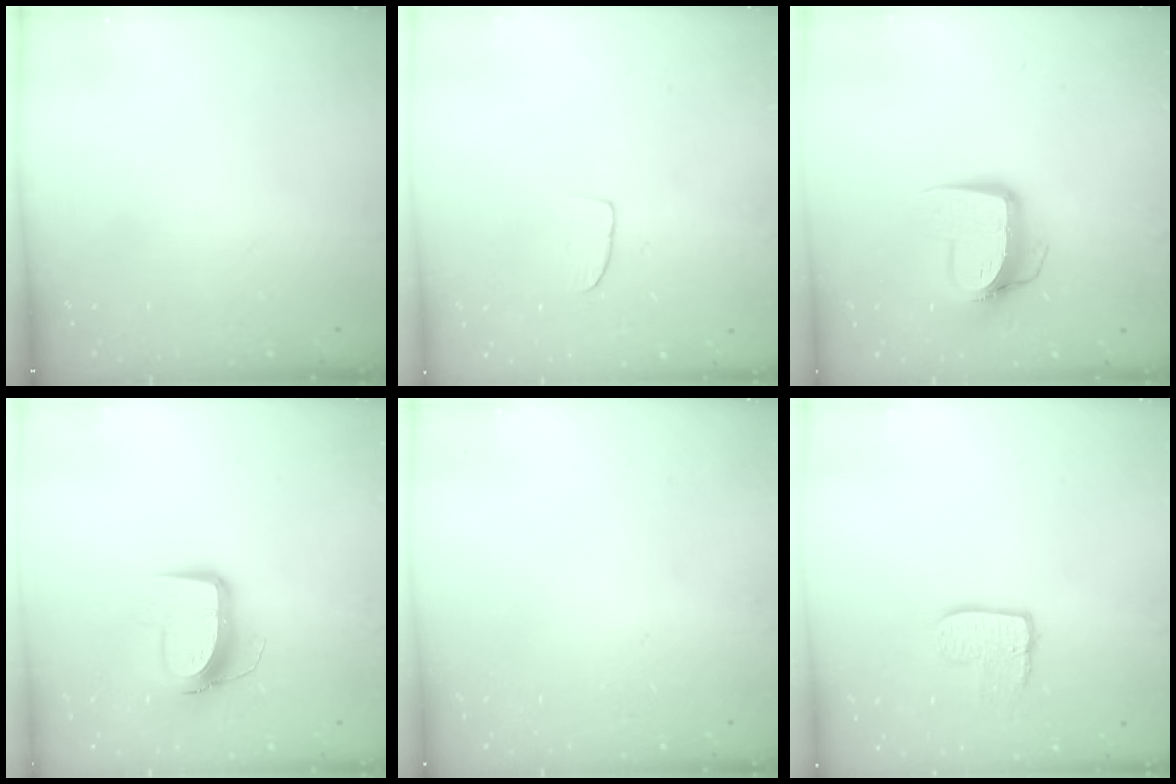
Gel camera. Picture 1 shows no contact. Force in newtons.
{"total": 5.9, "press": 5.9, "slide": 0.4}
{"total": 10.2, "press": 10.1, "slide": 1.1}
{"total": 10.6, "press": 10.6, "slide": 0.6}
{"total": 0.0}
{"total": 8.4, "press": 8.4, "slide": 0.6}